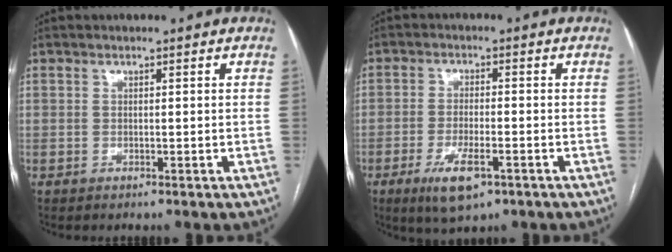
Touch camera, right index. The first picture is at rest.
{"total": 6.9, "force": [-3.5, 2.0, 5.6], "torque": [-0.107, -0.011, -0.054]}